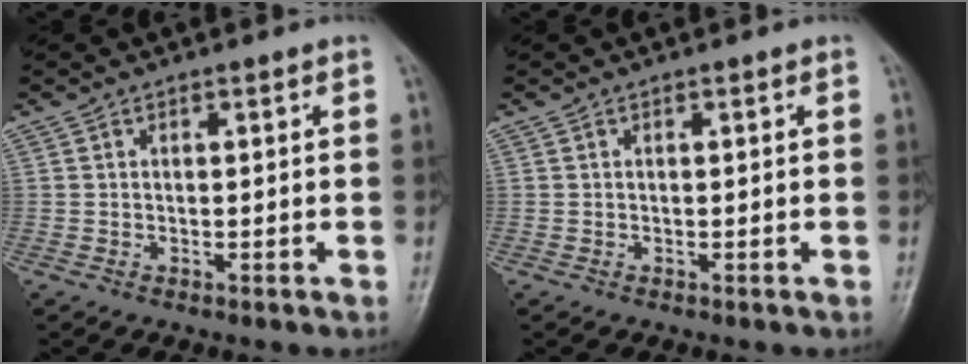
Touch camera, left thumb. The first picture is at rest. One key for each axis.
{"total": 0.0}